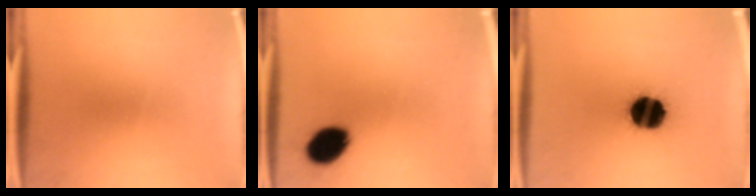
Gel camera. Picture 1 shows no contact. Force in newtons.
{"total": 9.8}
{"total": 16.3}